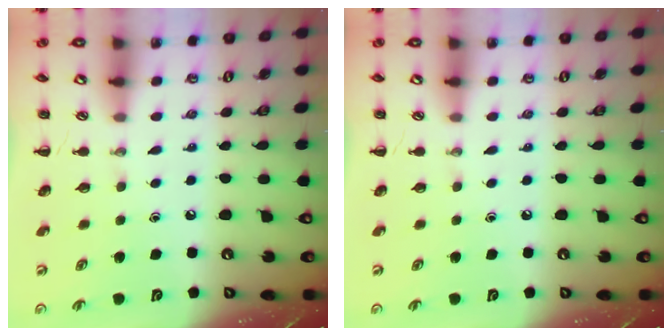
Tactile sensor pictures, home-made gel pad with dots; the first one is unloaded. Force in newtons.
{"total": 0.0}